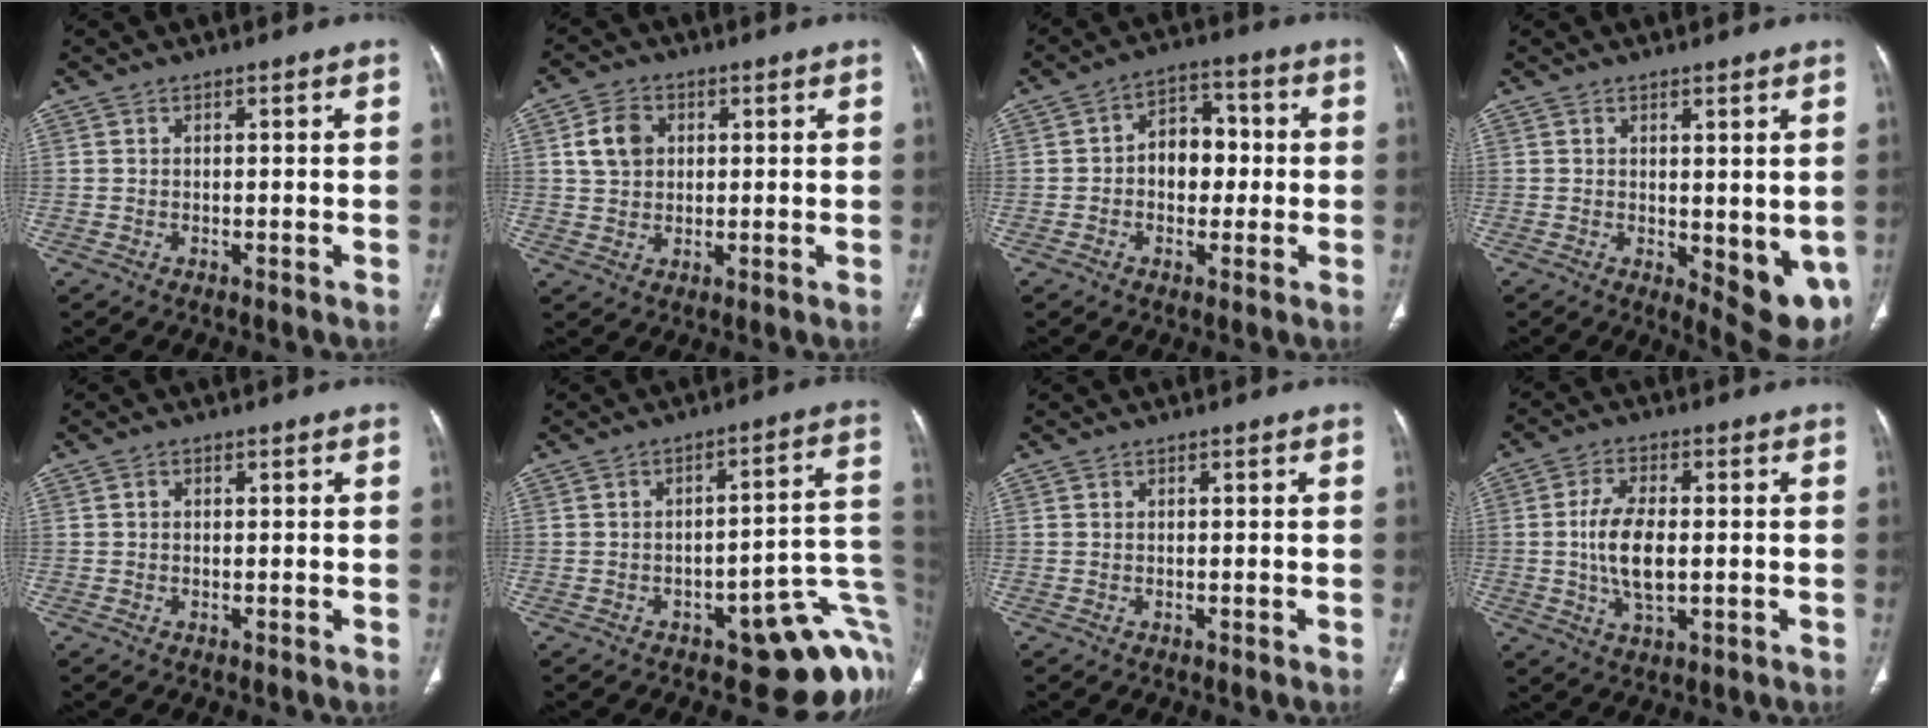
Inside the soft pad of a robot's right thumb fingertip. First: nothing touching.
{"total": 6.1, "force": [1.6, 4.9, 3.4], "torque": [-0.049, 0.002, 0.028]}
{"total": 8.3, "force": [-0.2, 6.1, 5.7], "torque": [-0.046, 0.026, -0.014]}
{"total": 9.2, "force": [-0.8, 3.7, 8.3], "torque": [-0.088, -0.024, 0.001]}
{"total": 0.8, "force": [0.1, 0.7, 0.4], "torque": [-0.002, 0.001, 0.000]}
{"total": 17.0, "force": [-6.1, 7.6, 14.0], "torque": [-0.096, 0.055, -0.066]}
{"total": 0.0}
{"total": 9.2, "force": [-0.4, 4.6, 7.9], "torque": [-0.152, -0.001, -0.006]}